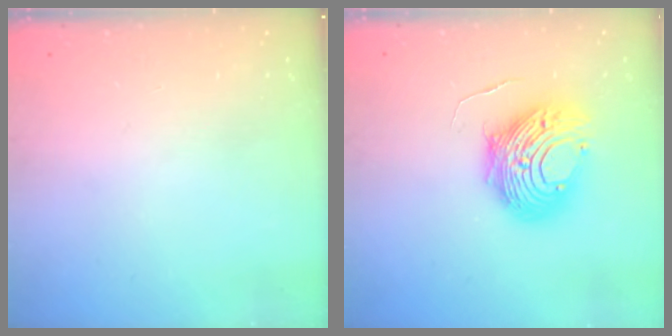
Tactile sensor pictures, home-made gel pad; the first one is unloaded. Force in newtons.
{"total": 13.5, "press": 13.4, "slide": 1.4}